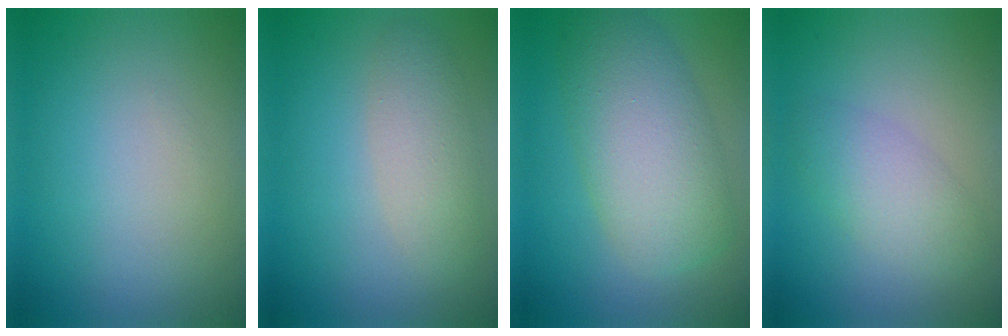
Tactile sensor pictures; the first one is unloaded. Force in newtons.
{"total": 2.9, "press": 2.9, "slide": 0.2}
{"total": 7.9, "press": 7.9, "slide": 0.2}
{"total": 2.9, "press": 2.9, "slide": 0.1}